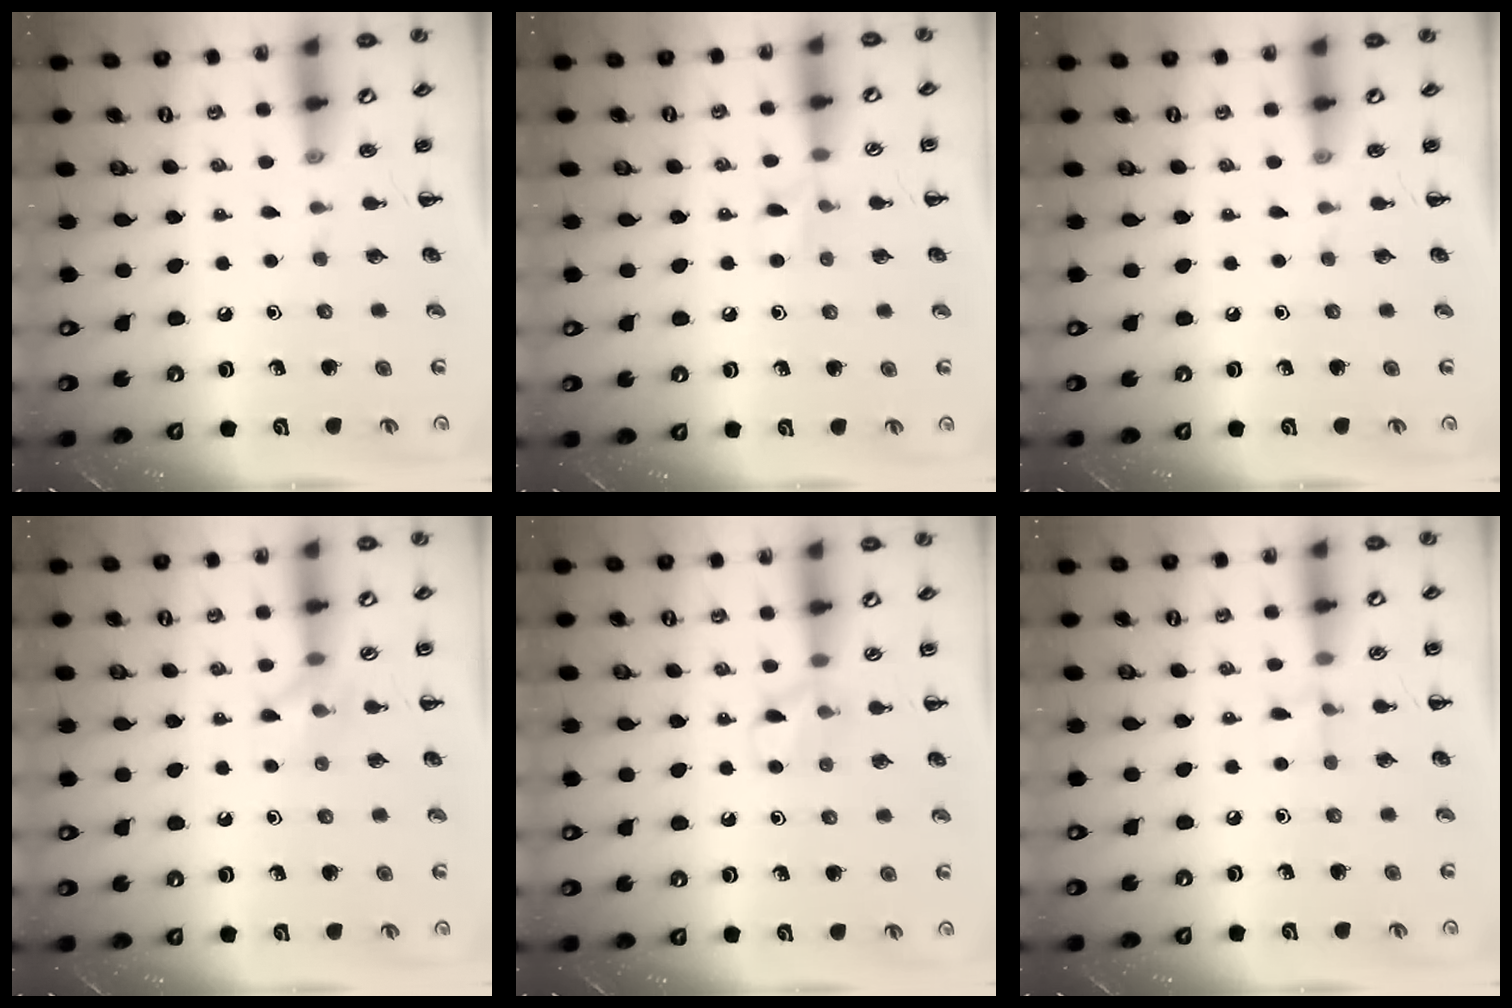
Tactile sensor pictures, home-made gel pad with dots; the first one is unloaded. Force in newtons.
{"total": 5.0, "press": 4.8, "slide": 1.5}
{"total": 0.0}
{"total": 6.7, "press": 6.7, "slide": 0.8}
{"total": 7.8, "press": 7.5, "slide": 2.2}
{"total": 5.2, "press": 4.9, "slide": 1.7}